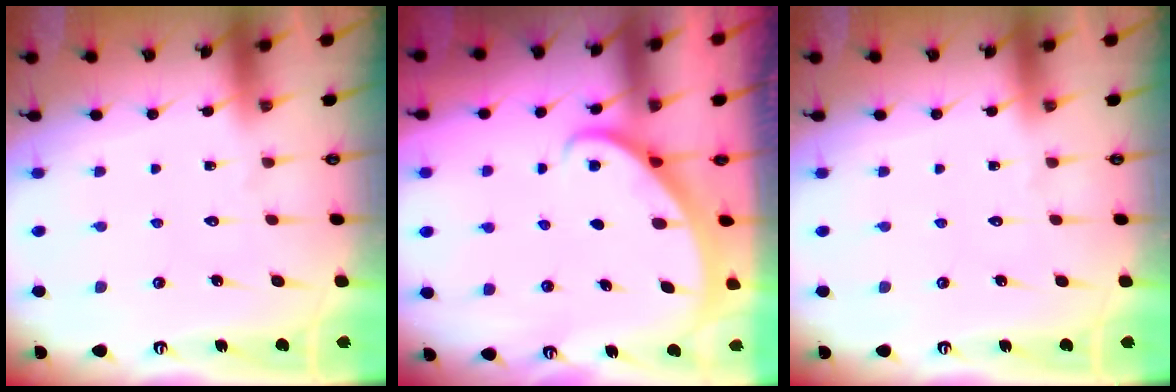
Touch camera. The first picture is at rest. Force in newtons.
{"total": 1.9, "press": 1.9, "slide": 0.2}
{"total": 0.0}